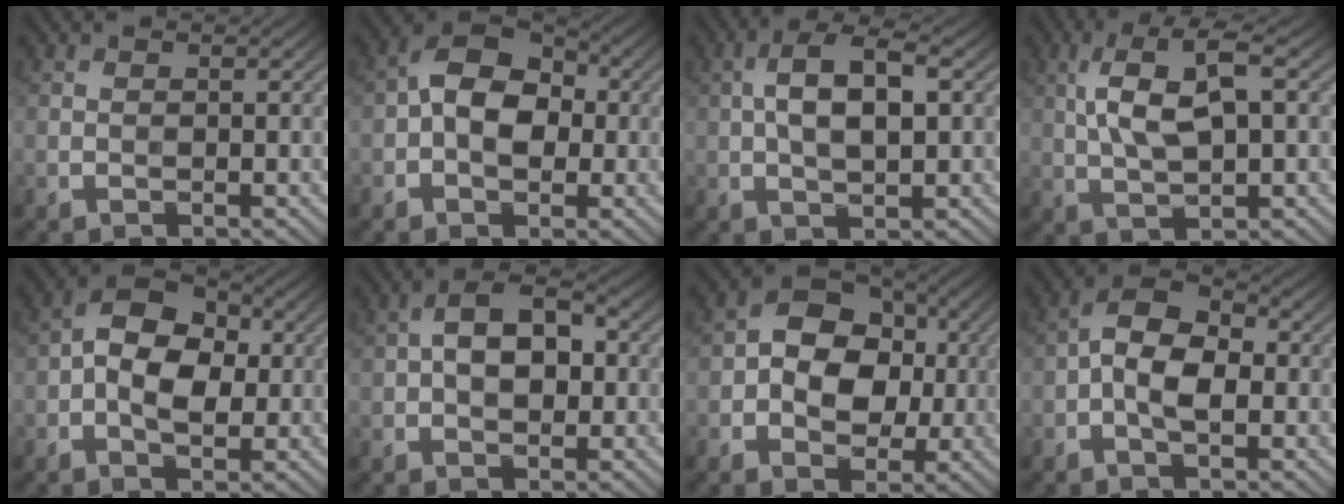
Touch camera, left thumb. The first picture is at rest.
{"total": 8.3, "force": [0.1, 5.4, 6.2], "torque": [-0.097, 0.014, -0.013]}
{"total": 7.1, "force": [0.9, 3.1, 6.3], "torque": [-0.123, 0.008, 0.014]}
{"total": 7.9, "force": [1.6, 2.9, 7.1], "torque": [-0.152, 0.008, 0.027]}
{"total": 8.3, "force": [0.1, 5.3, 6.4], "torque": [-0.112, 0.012, -0.010]}
{"total": 7.2, "force": [0.6, 4.3, 5.7], "torque": [-0.092, 0.013, 0.002]}
{"total": 9.2, "force": [0.0, 6.7, 6.3], "torque": [-0.095, 0.008, -0.017]}
{"total": 7.5, "force": [-1.0, 4.1, 6.2], "torque": [-0.115, 0.013, -0.030]}